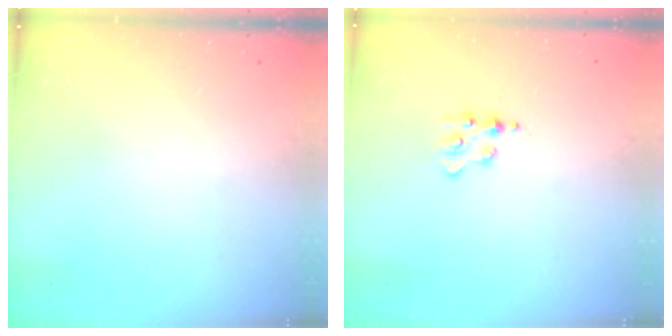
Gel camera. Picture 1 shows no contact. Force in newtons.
{"total": 2.9, "press": 2.9, "slide": 0.4}